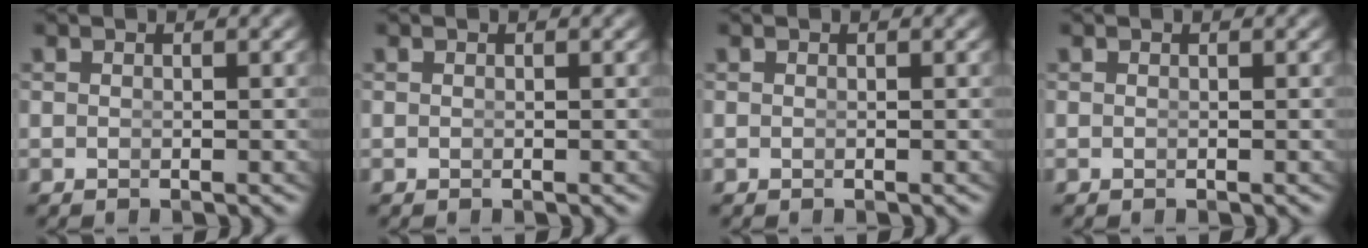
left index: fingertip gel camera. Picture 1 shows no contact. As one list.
[{"total": 0.0}, {"total": 0.0}, {"total": 0.0}]